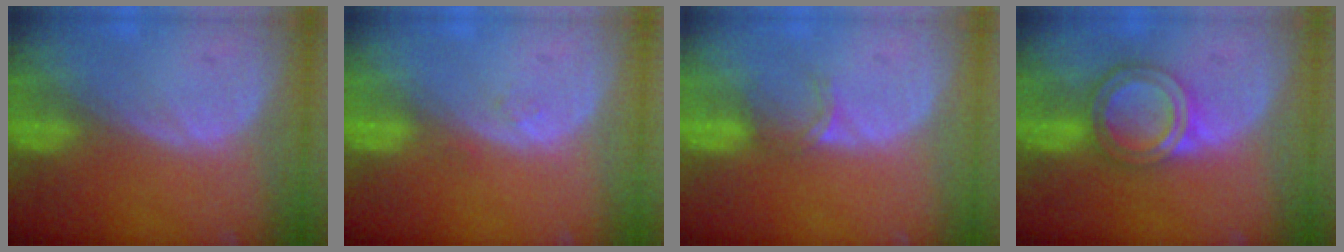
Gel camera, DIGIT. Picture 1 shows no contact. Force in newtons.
{"total": 0.7, "press": 0.7, "slide": 0.1}
{"total": 2.2, "press": 1.7, "slide": 1.3}
{"total": 6.2, "press": 5.4, "slide": 3.0}